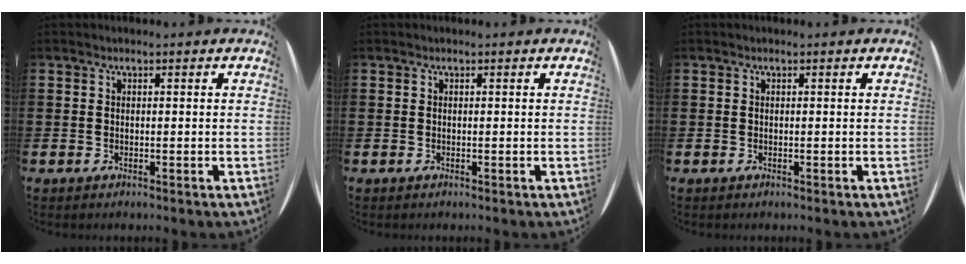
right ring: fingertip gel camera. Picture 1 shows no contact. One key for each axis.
{"total": 0.0}
{"total": 0.0}